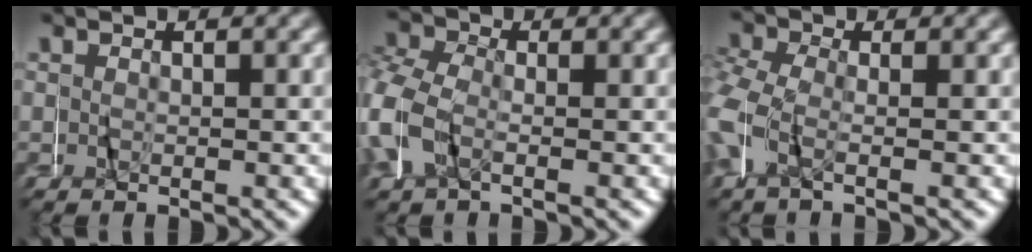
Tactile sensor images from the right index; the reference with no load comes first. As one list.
[{"total": 4.8, "force": [-0.6, 4.3, 2.0], "torque": [-0.062, -0.003, -0.023]}, {"total": 1.9, "force": [-0.6, 1.7, 0.8], "torque": [-0.045, -0.004, -0.017]}]